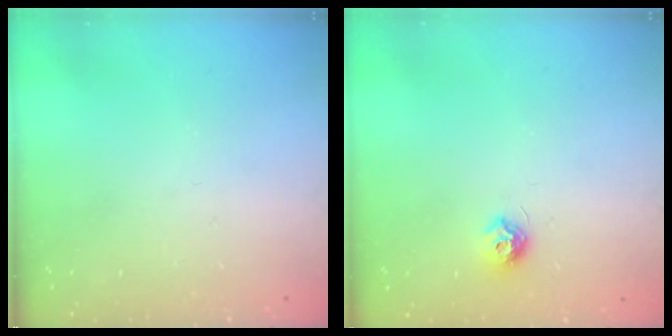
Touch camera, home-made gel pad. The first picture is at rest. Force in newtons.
{"total": 7.2, "press": 7.2, "slide": 0.5}